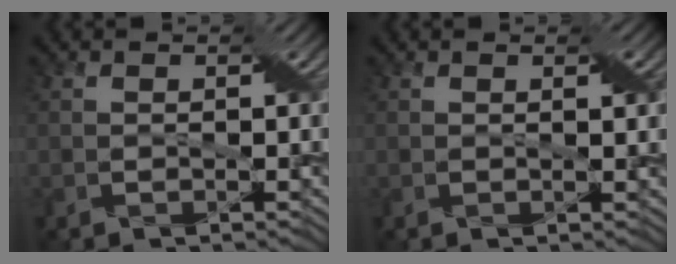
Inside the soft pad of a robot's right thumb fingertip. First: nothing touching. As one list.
[{"total": 1.6, "force": [0.5, 0.2, 1.5], "torque": [-0.022, 0.003, 0.009]}]